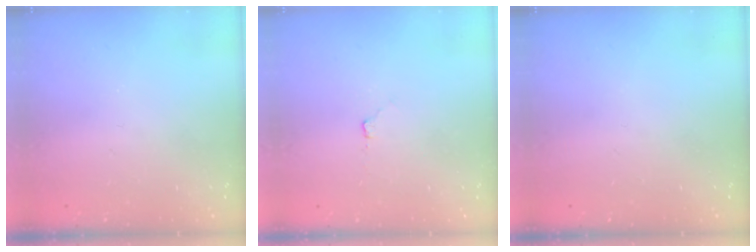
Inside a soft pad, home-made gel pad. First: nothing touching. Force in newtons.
{"total": 2.9, "press": 2.8, "slide": 0.4}
{"total": 0.0}